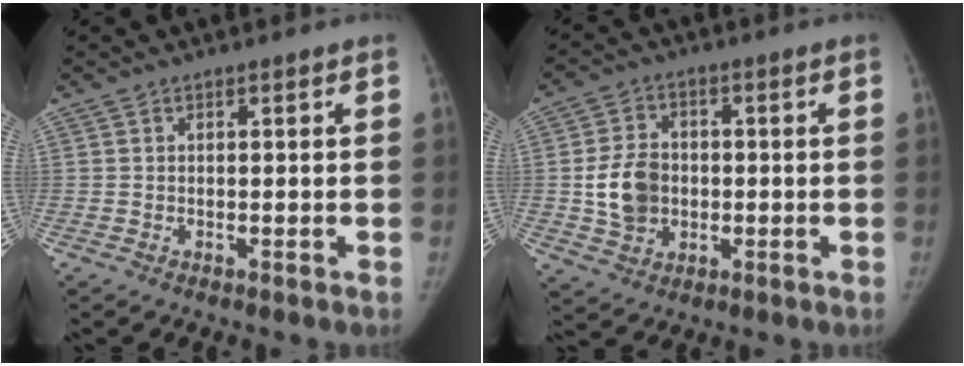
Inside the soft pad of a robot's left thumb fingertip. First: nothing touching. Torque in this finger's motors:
{"motor_torque": [-0.05, 0.16, -0.15, -0.14, 0.03]}